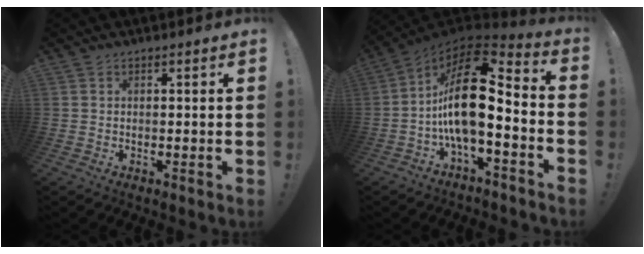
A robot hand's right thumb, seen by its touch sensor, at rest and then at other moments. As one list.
[{"total": 19.4, "force": [-0.9, 8.2, 17.6], "torque": [-0.316, 0.007, -0.014]}]